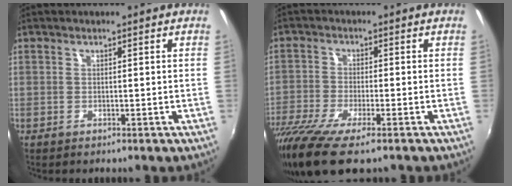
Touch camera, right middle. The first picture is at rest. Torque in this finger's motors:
{"motor_torque": [1.35, -0.79, 0.31, 0.21]}